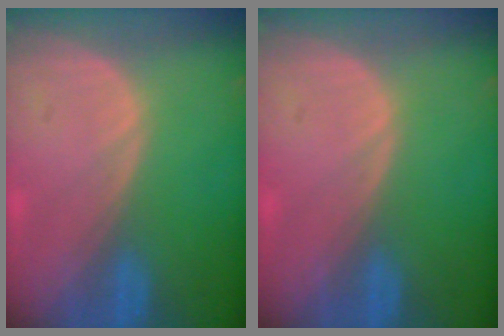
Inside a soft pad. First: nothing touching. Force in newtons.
{"total": 0.0}